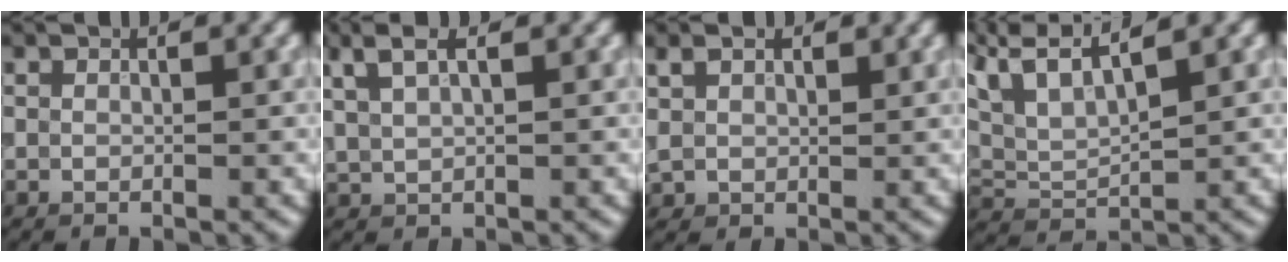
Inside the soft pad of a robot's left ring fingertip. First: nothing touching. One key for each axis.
{"total": 3.2, "fx": 1.9, "fy": 1.1, "fz": 2.3, "tx": -0.060, "ty": 0.008, "tz": 0.040}
{"total": 2.0, "fx": 1.0, "fy": 1.5, "fz": 0.9, "tx": -0.029, "ty": 0.003, "tz": 0.018}
{"total": 6.6, "fx": 4.6, "fy": 2.0, "fz": 4.3, "tx": -0.102, "ty": 0.021, "tz": 0.078}